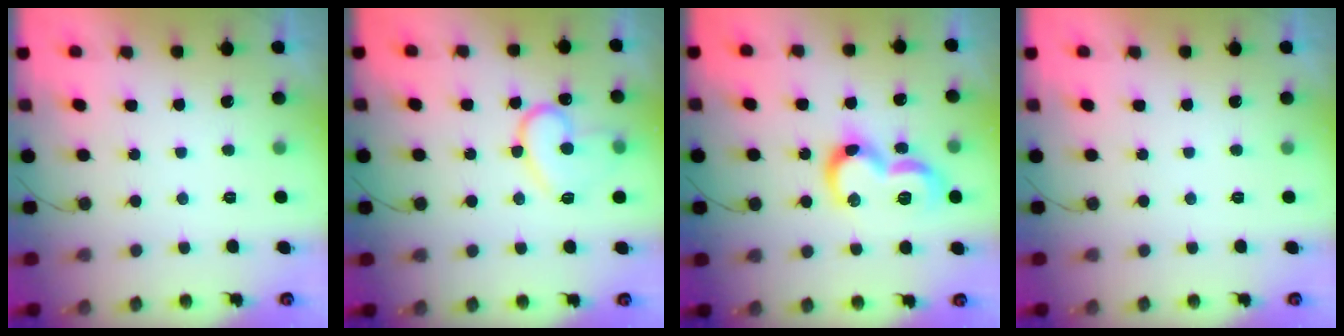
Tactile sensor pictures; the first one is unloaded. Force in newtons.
{"total": 13.3, "press": 13.3, "slide": 1.1}
{"total": 13.8, "press": 13.7, "slide": 1.2}
{"total": 0.0}